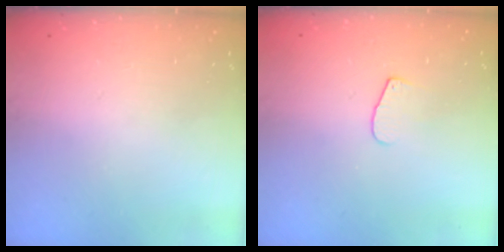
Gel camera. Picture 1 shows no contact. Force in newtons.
{"total": 4.8, "press": 4.8, "slide": 0.4}